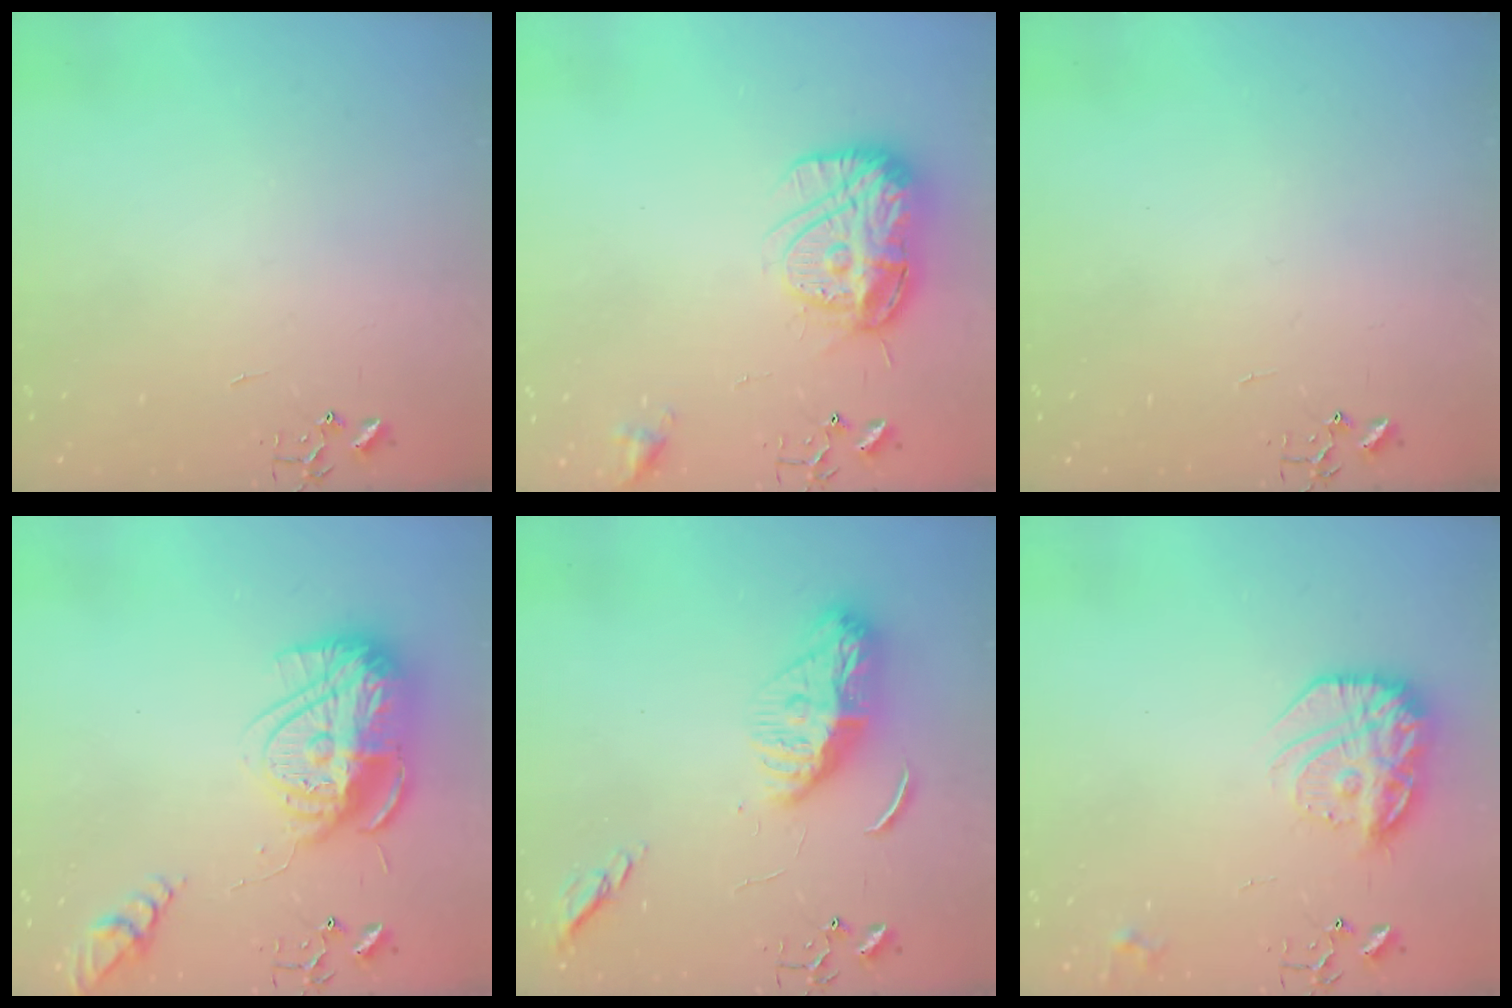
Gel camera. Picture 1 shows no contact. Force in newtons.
{"total": 16.8, "press": 16.7, "slide": 1.5}
{"total": 0.0}
{"total": 18.9, "press": 18.9, "slide": 1.6}
{"total": 13.7, "press": 13.6, "slide": 1.2}
{"total": 17.3, "press": 17.3, "slide": 1.3}